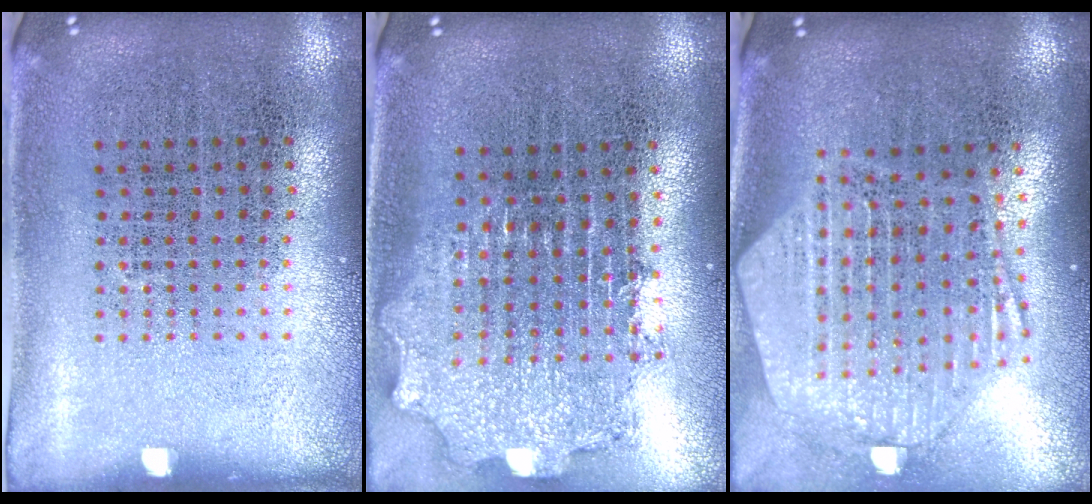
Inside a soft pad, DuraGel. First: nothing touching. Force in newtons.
{"total": 2.0, "press": 1.6, "slide": 1.3}
{"total": 2.6, "press": 2.2, "slide": 1.5}